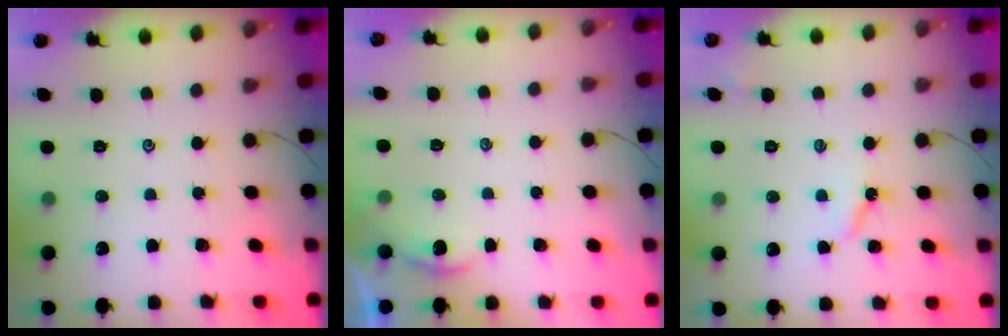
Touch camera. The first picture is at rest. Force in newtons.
{"total": 1.2, "press": 1.2, "slide": 0.1}
{"total": 3.4, "press": 3.4, "slide": 0.6}